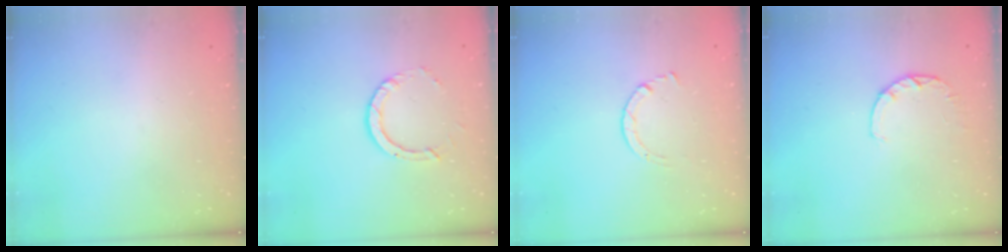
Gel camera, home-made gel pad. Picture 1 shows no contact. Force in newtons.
{"total": 4.7, "press": 4.7, "slide": 0.4}
{"total": 1.7, "press": 1.7, "slide": 0.2}
{"total": 2.8, "press": 2.7, "slide": 0.5}